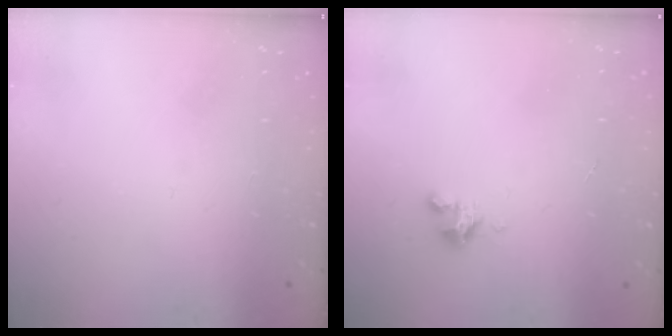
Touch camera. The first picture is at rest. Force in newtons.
{"total": 2.8, "press": 2.8, "slide": 0.2}